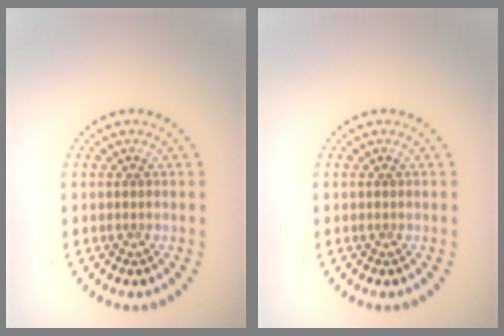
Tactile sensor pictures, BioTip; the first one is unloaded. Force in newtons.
{"total": 0.0}